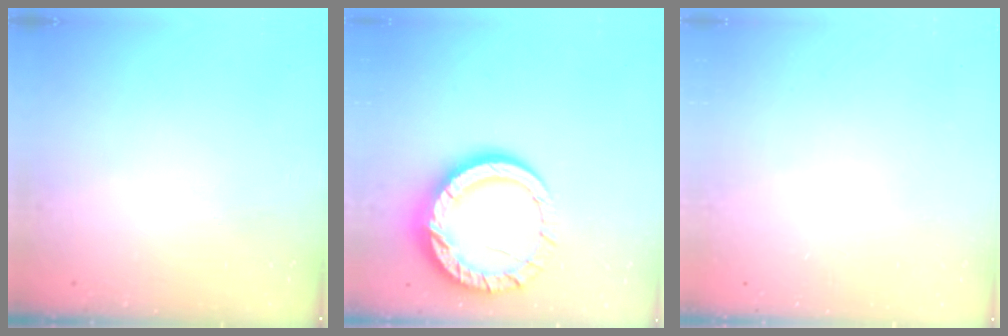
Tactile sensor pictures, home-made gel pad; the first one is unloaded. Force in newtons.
{"total": 16.0, "press": 15.9, "slide": 1.4}
{"total": 2.2, "press": 2.2, "slide": 0.1}